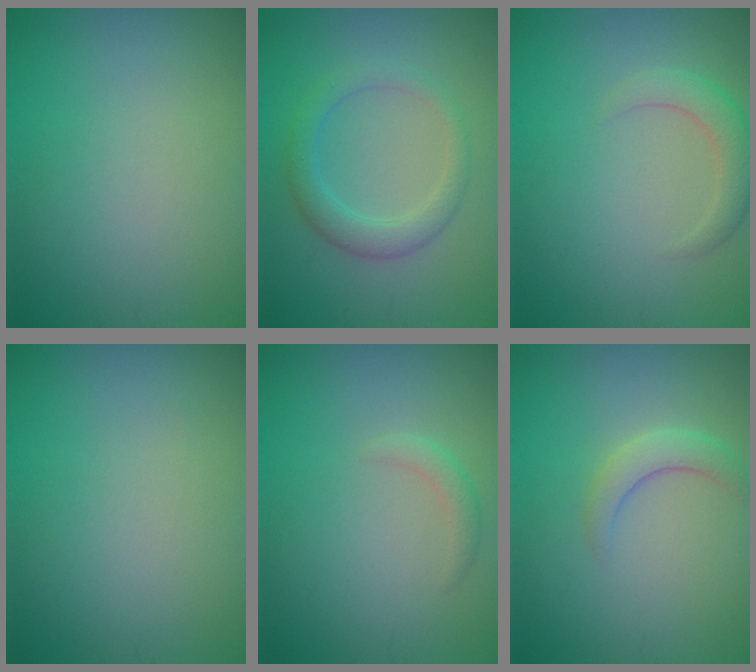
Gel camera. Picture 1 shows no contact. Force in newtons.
{"total": 3.1, "press": 3.1, "slide": 0.2}
{"total": 2.6, "press": 2.6, "slide": 0.1}
{"total": 0.0}
{"total": 1.2, "press": 1.2, "slide": 0.1}
{"total": 2.1, "press": 2.1, "slide": 0.3}